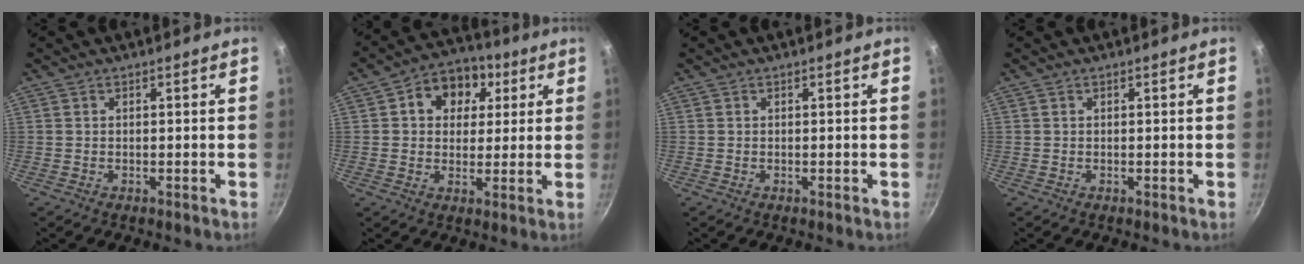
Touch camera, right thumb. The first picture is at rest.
{"total": 11.0, "force": [3.6, 8.8, 5.7], "torque": [-0.046, 0.001, 0.038]}
{"total": 0.0}
{"total": 0.0}